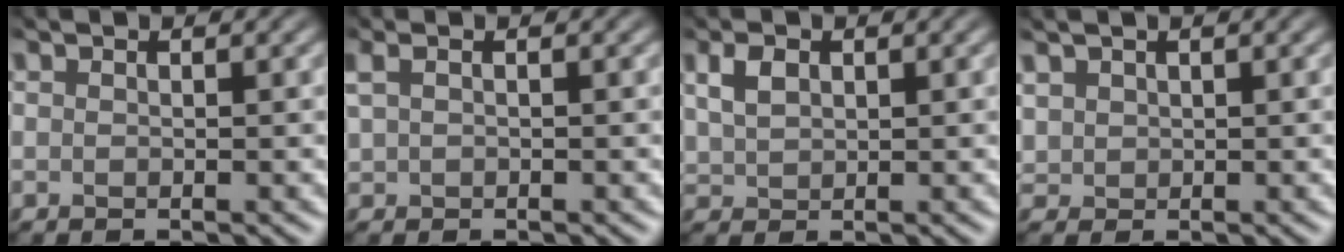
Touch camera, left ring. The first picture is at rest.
{"total": 1.0, "force": [0.4, 0.4, 0.8], "torque": [-0.026, 0.003, 0.021]}
{"total": 1.2, "force": [0.4, 0.9, 0.7], "torque": [-0.028, 0.003, 0.020]}
{"total": 1.0, "force": [0.9, 0.5, 0.0], "torque": [-0.011, 0.007, 0.030]}